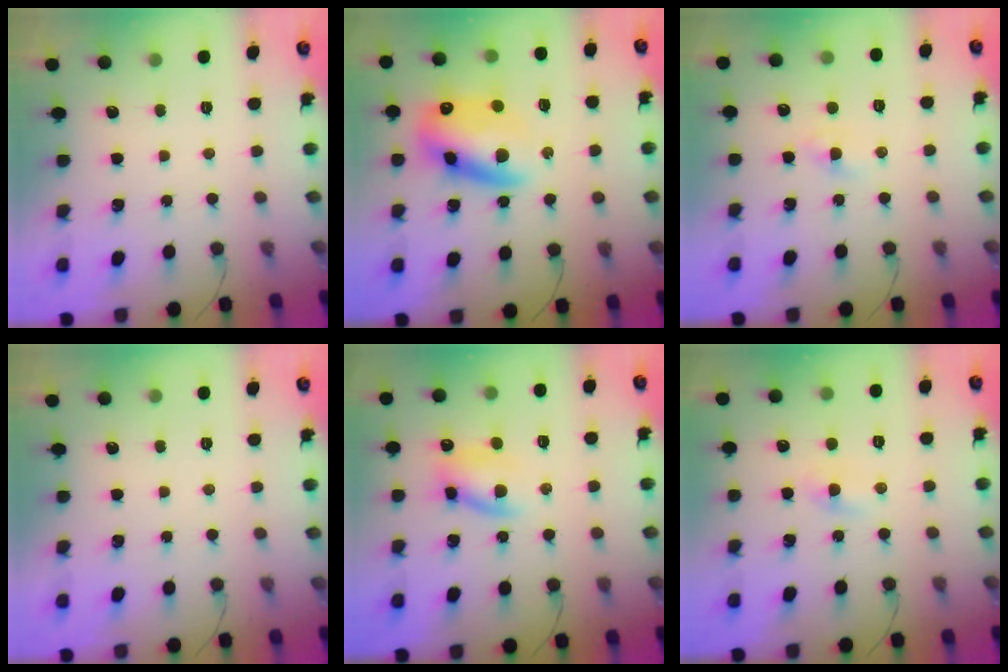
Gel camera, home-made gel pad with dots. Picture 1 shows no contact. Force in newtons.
{"total": 16.1, "press": 15.6, "slide": 3.9}
{"total": 0.7, "press": 0.6, "slide": 0.5}
{"total": 0.0}
{"total": 9.6, "press": 9.4, "slide": 2.1}
{"total": 1.2, "press": 1.0, "slide": 0.7}